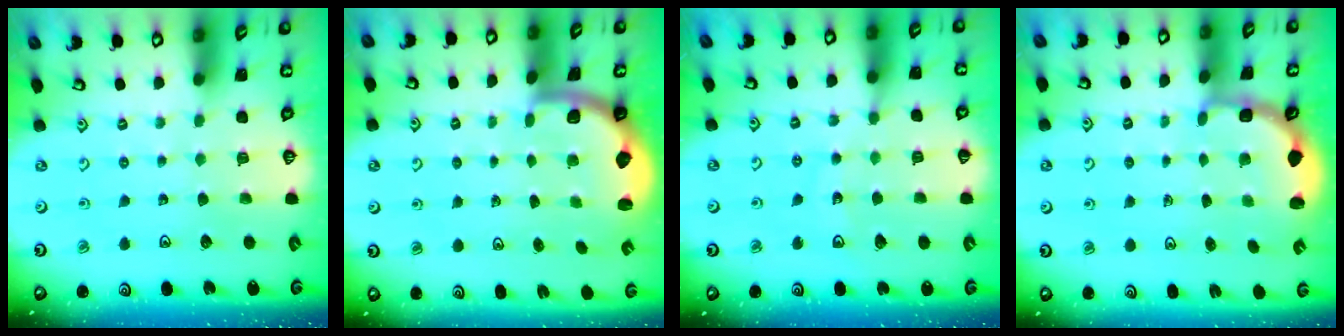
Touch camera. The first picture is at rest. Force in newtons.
{"total": 1.9, "press": 1.8, "slide": 0.5}
{"total": 10.3, "press": 9.9, "slide": 3.1}
{"total": 2.8, "press": 2.5, "slide": 1.4}